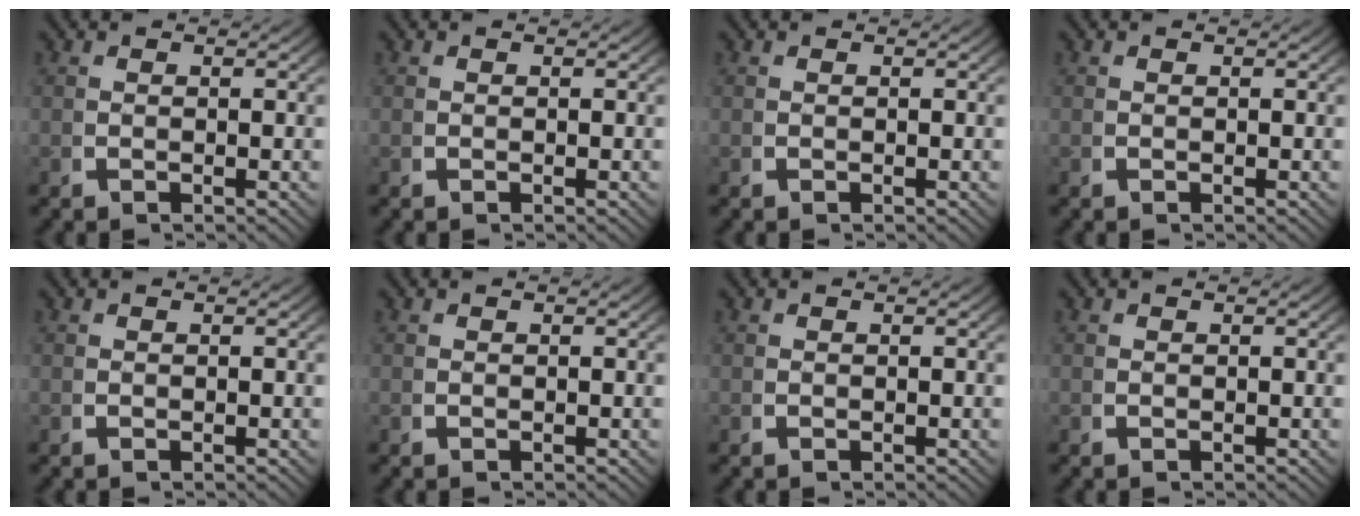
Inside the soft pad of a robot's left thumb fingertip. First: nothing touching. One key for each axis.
{"total": 0.0}
{"total": 0.0}
{"total": 0.0}
{"total": 0.0}
{"total": 0.0}
{"total": 0.9, "fx": 0.3, "fy": -0.8, "fz": -0.3, "tx": 0.011, "ty": 0.004, "tz": 0.005}
{"total": 0.0}